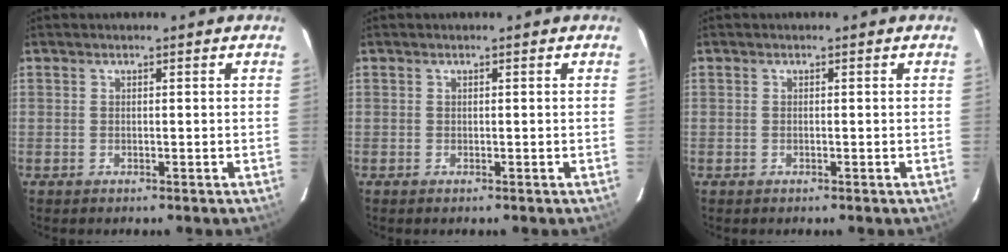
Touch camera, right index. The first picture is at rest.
{"total": 0.0}
{"total": 0.0}